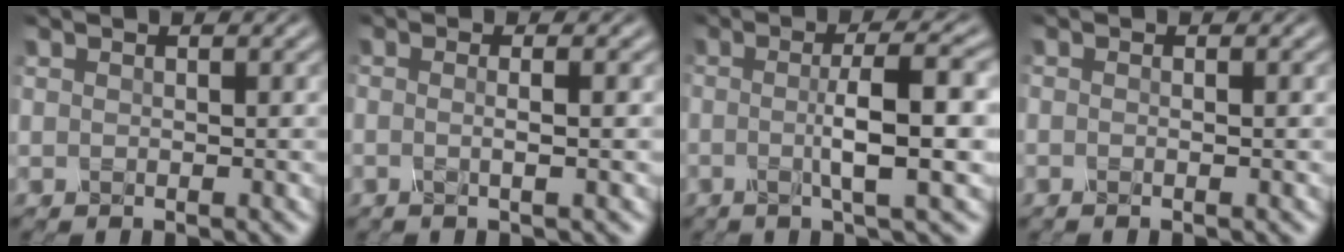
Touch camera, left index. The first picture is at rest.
{"total": 2.4, "force": [-0.1, 1.0, 2.2], "torque": [-0.014, 0.002, -0.031]}
{"total": 6.6, "force": [-0.6, 1.2, 6.5], "torque": [-0.093, 0.004, -0.016]}
{"total": 0.6, "force": [-0.5, 0.1, 0.4], "torque": [-0.003, -0.001, -0.014]}